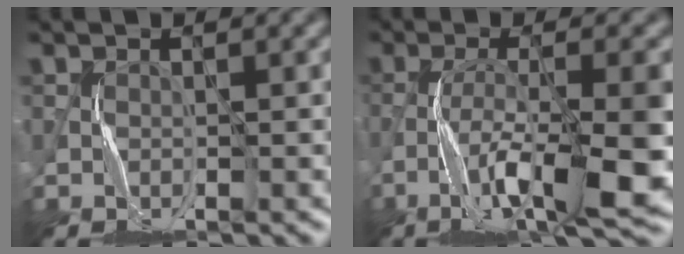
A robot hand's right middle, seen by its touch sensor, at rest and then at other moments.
{"total": 9.8, "force": [-4.4, 2.0, 8.6], "torque": [-0.151, -0.001, -0.077]}